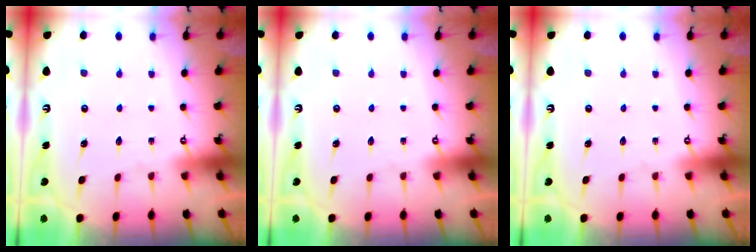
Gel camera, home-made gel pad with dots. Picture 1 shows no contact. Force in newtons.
{"total": 0.0}
{"total": 0.0}